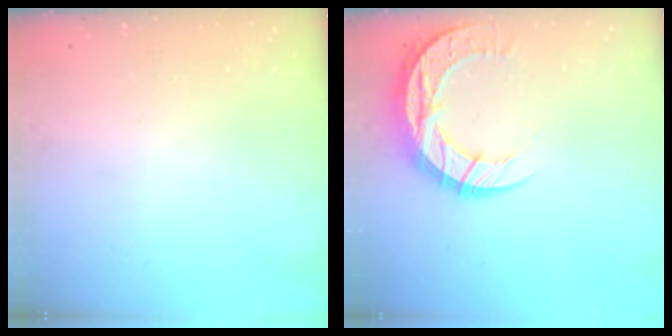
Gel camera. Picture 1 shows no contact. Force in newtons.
{"total": 13.1, "press": 13.1, "slide": 0.9}